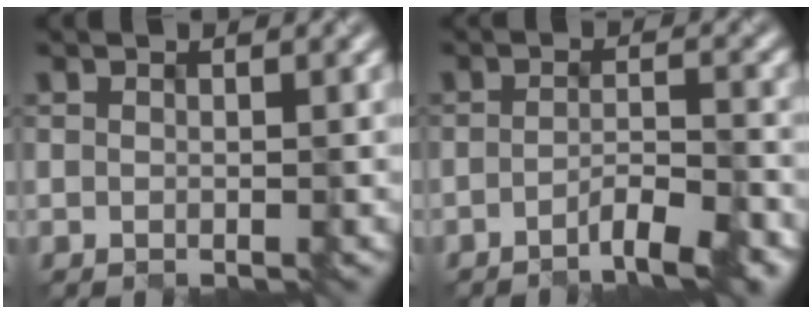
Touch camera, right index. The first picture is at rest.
{"total": 4.0, "force": [-2.7, 0.7, 2.8], "torque": [-0.042, 0.002, -0.047]}